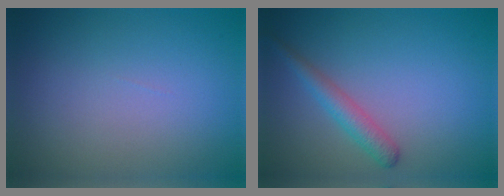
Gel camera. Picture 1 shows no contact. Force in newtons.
{"total": 2.2, "press": 2.2, "slide": 0.1}